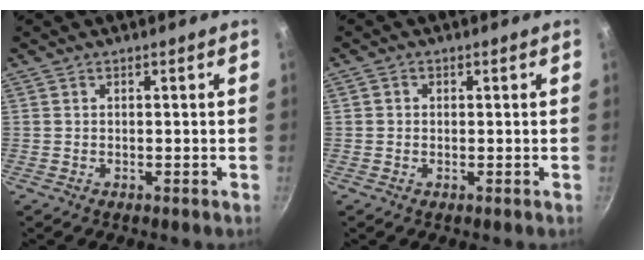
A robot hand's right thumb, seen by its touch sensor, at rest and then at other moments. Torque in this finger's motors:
{"motor_torque": [-0.09, -0.08, -0.03, 0.41, 0.04]}